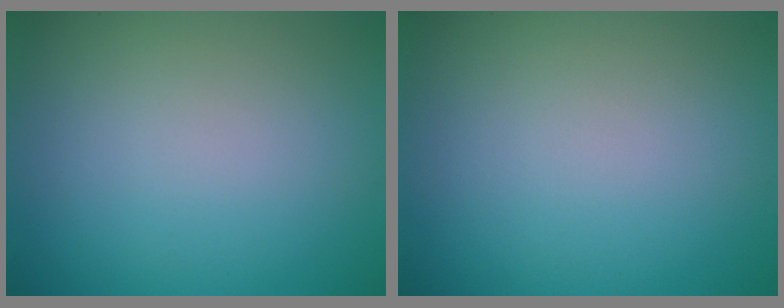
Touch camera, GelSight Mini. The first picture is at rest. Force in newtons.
{"total": 0.0}